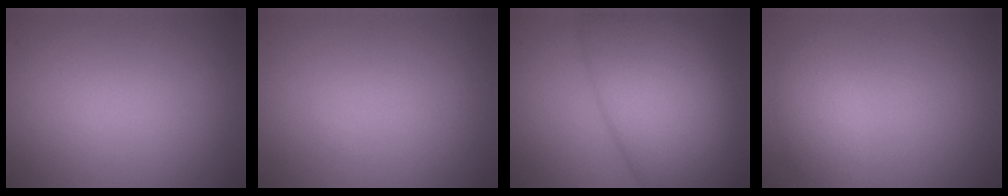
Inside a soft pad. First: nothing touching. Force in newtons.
{"total": 0.0}
{"total": 12.5, "press": 12.5, "slide": 0.3}
{"total": 2.1, "press": 2.1, "slide": 0.2}